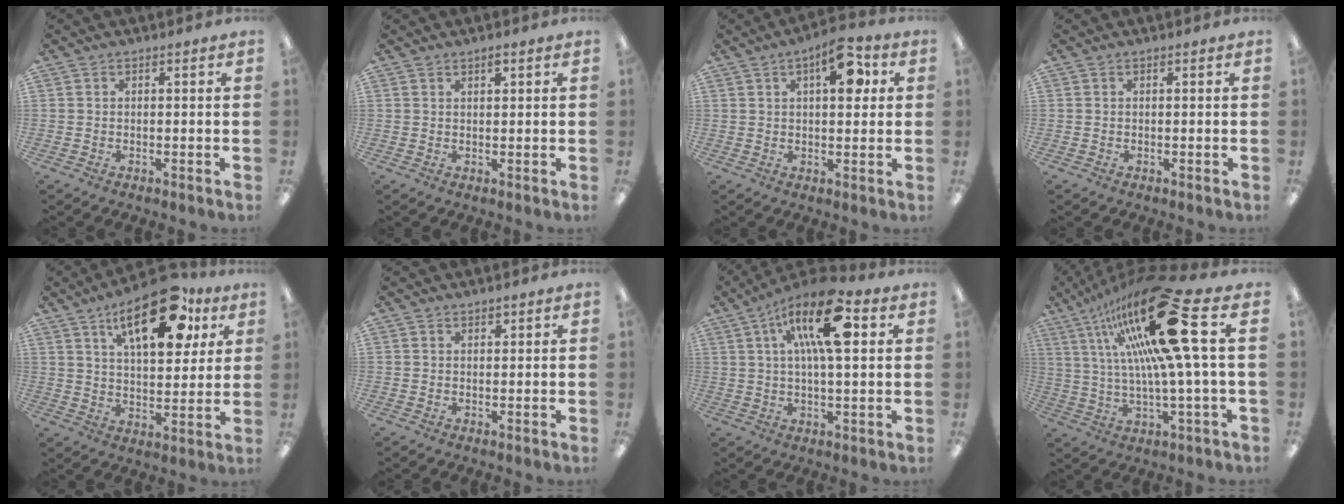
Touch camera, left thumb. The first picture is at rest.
{"total": 1.4, "force": [1.1, 0.4, 0.7], "torque": [-0.008, -0.005, 0.019]}
{"total": 10.3, "force": [4.1, 4.7, 8.3], "torque": [-0.106, -0.013, 0.062]}
{"total": 0.0}
{"total": 19.9, "force": [10.6, 9.1, 14.2], "torque": [-0.208, -0.037, 0.170]}
{"total": 1.0, "force": [0.9, 0.4, 0.1], "torque": [0.007, -0.005, 0.017]}
{"total": 16.6, "force": [6.1, 6.3, 14.1], "torque": [-0.232, -0.009, 0.098]}
{"total": 27.2, "force": [10.7, 5.3, 24.5], "torque": [-0.437, -0.063, 0.157]}